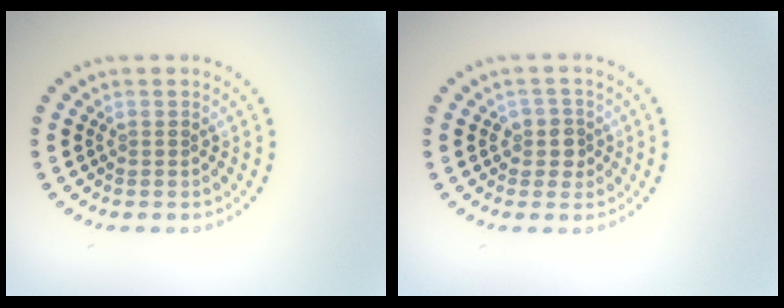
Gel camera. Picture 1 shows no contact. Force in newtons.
{"total": 1.9, "press": 1.6, "slide": 1.1}